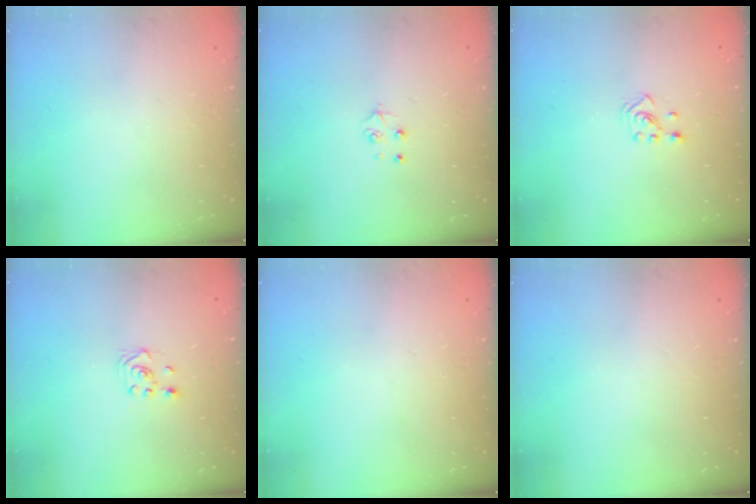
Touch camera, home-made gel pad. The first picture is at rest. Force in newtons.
{"total": 3.9, "press": 3.8, "slide": 0.5}
{"total": 2.3, "press": 2.2, "slide": 0.8}
{"total": 2.3, "press": 2.2, "slide": 0.8}
{"total": 0.0}
{"total": 0.0}